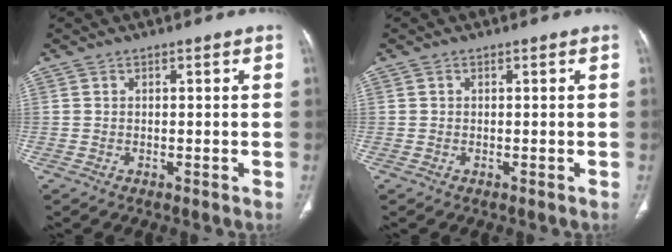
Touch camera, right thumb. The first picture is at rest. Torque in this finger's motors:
{"motor_torque": [0.30, -0.48, -0.44, 0.06, 0.02]}